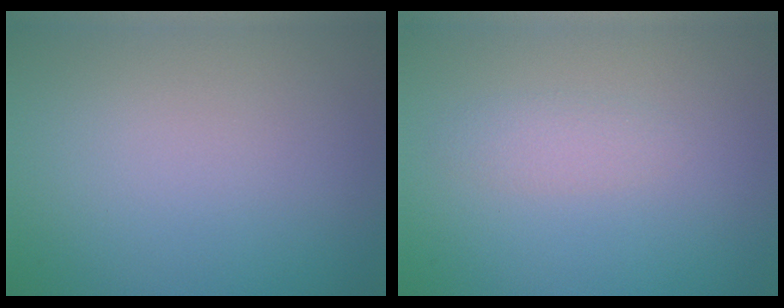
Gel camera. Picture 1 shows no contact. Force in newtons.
{"total": 1.3, "press": 1.3, "slide": 0.0}